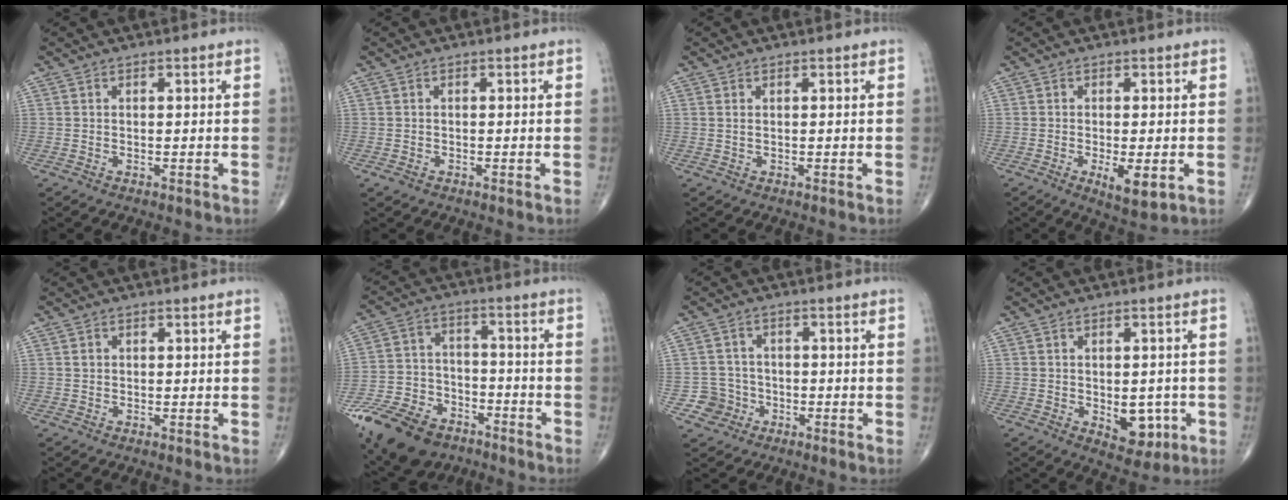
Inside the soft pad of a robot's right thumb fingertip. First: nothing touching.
{"total": 1.0, "force": [-0.5, 0.6, 0.5], "torque": [-0.014, -0.002, -0.010]}
{"total": 0.7, "force": [0.2, 0.3, 0.6], "torque": [-0.016, 0.002, 0.006]}
{"total": 5.8, "force": [-1.6, 2.0, 5.2], "torque": [-0.083, -0.014, -0.022]}
{"total": 0.7, "force": [0.1, 0.7, 0.2], "torque": [0.001, 0.001, 0.002]}
{"total": 19.3, "force": [-12.4, 11.5, 9.2], "torque": [-0.187, 0.048, -0.214]}
{"total": 4.4, "force": [-1.7, 4.1, -0.1], "torque": [0.029, 0.014, -0.034]}
{"total": 7.0, "force": [-1.6, 4.4, 5.3], "torque": [-0.037, -0.001, -0.010]}